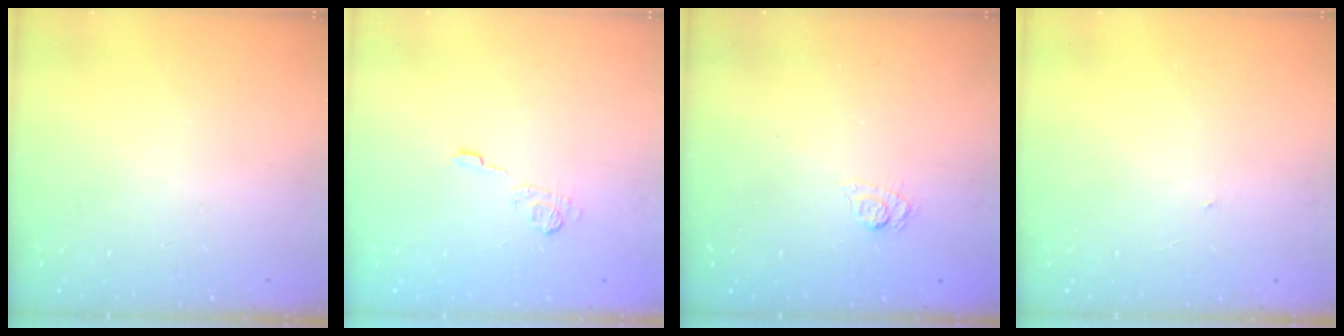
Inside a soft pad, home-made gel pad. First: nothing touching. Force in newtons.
{"total": 9.1, "press": 9.0, "slide": 1.4}
{"total": 4.5, "press": 4.2, "slide": 1.7}
{"total": 0.6, "press": 0.6, "slide": 0.1}